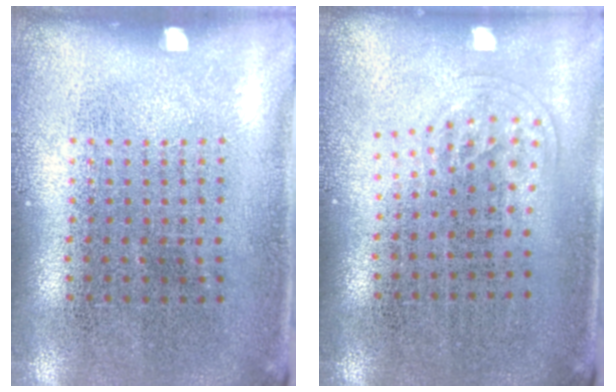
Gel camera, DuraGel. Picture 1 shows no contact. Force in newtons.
{"total": 1.0, "press": 0.6, "slide": 0.8}